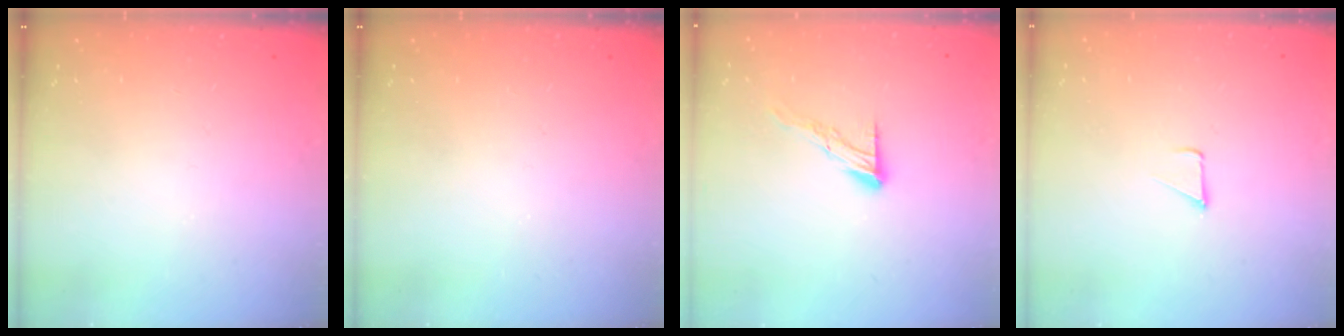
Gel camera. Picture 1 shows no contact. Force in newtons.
{"total": 0.0}
{"total": 8.7, "press": 8.7, "slide": 0.7}
{"total": 1.8, "press": 1.7, "slide": 0.1}